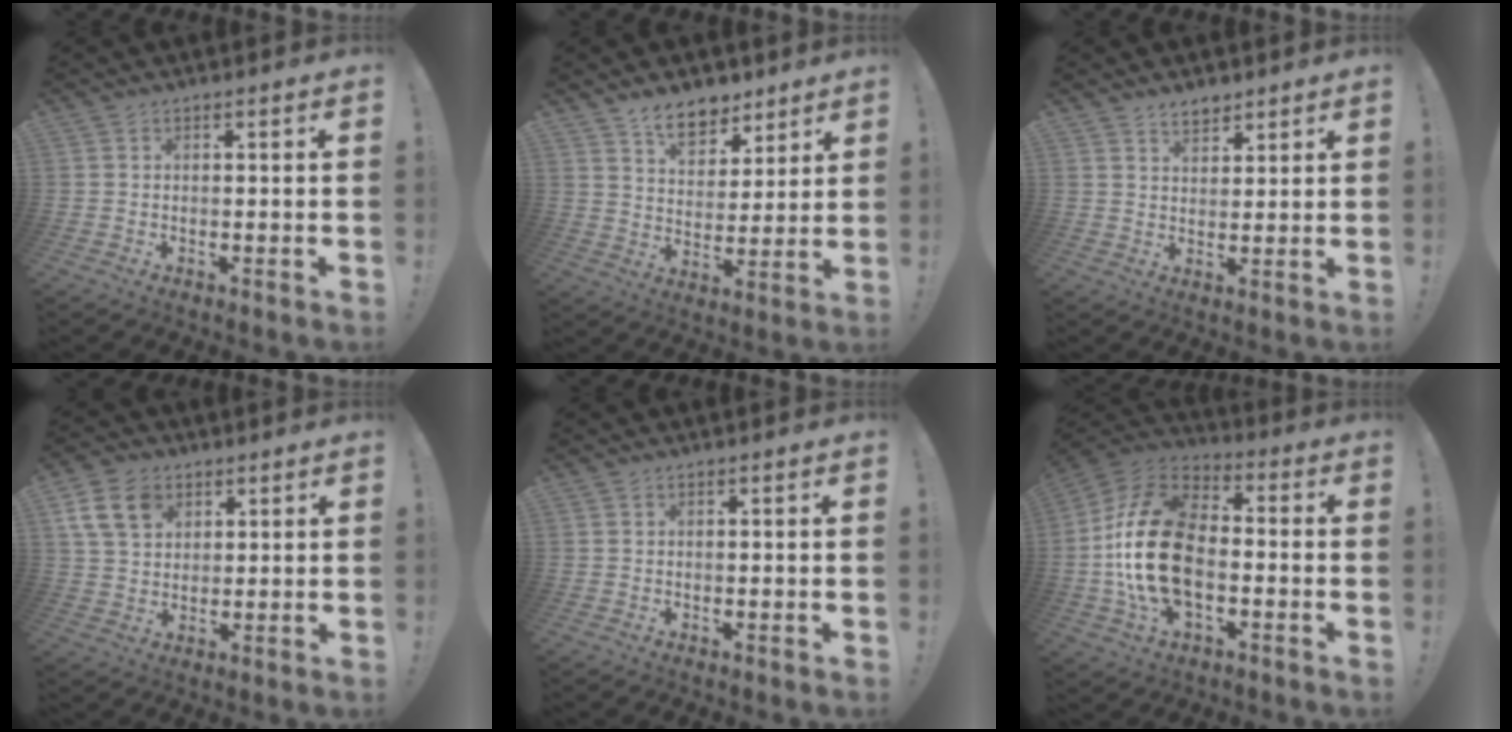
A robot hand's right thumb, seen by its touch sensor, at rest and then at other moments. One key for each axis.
{"total": 10.1, "fx": 7.4, "fy": 5.7, "fz": 3.8, "tx": -0.056, "ty": -0.048, "tz": 0.142}
{"total": 4.5, "fx": 3.7, "fy": 2.3, "fz": 1.1, "tx": -0.012, "ty": -0.022, "tz": 0.067}
{"total": 11.6, "fx": 5.4, "fy": 8.3, "fz": 6.1, "tx": -0.110, "ty": -0.015, "tz": 0.107}
{"total": 0.0}
{"total": 23.9, "fx": -2.7, "fy": 14.9, "fz": 18.5, "tx": -0.353, "ty": 0.030, "tz": -0.036}